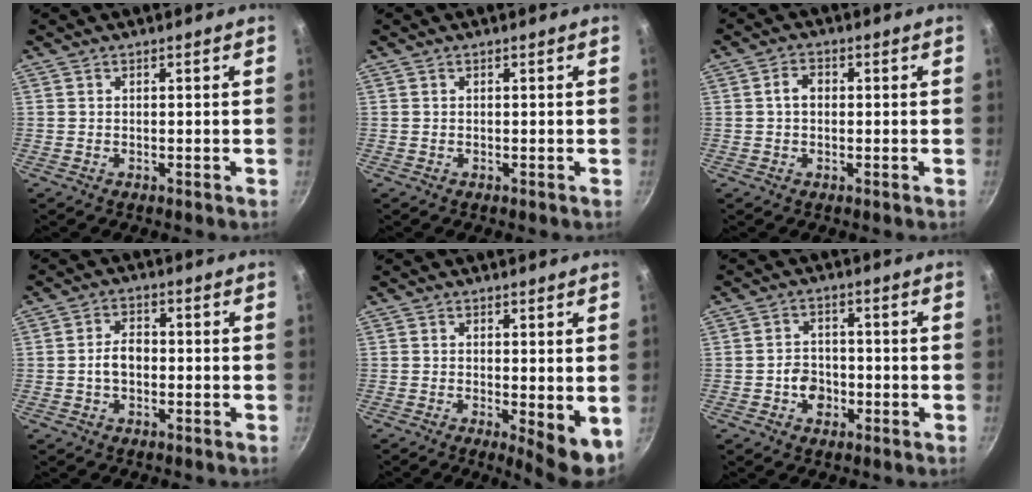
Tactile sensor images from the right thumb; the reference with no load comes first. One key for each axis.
{"total": 0.0}
{"total": 3.0, "fx": 0.1, "fy": 2.2, "fz": 2.0, "tx": -0.028, "ty": 0.010, "tz": -0.003}
{"total": 4.6, "fx": -0.7, "fy": 3.1, "fz": 3.3, "tx": -0.046, "ty": 0.018, "tz": -0.015}
{"total": 6.2, "fx": -0.6, "fy": 1.9, "fz": 5.9, "tx": -0.070, "ty": -0.011, "tz": -0.003}
{"total": 4.7, "fx": -1.5, "fy": 3.7, "fz": 2.4, "tx": -0.019, "ty": 0.013, "tz": -0.030}